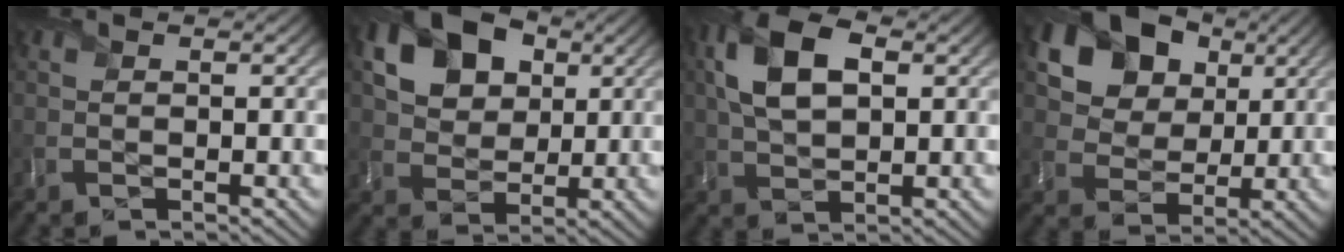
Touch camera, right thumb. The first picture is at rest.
{"total": 11.6, "force": [4.4, 8.1, 7.0], "torque": [-0.168, 0.029, 0.067]}
{"total": 9.3, "force": [2.3, 5.3, 7.3], "torque": [-0.174, 0.013, 0.037]}
{"total": 19.3, "force": [9.2, 14.0, 9.5], "torque": [-0.242, 0.045, 0.195]}